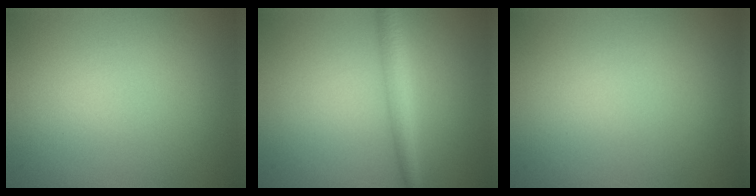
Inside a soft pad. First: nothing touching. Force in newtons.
{"total": 2.7, "press": 2.7, "slide": 0.1}
{"total": 0.0}